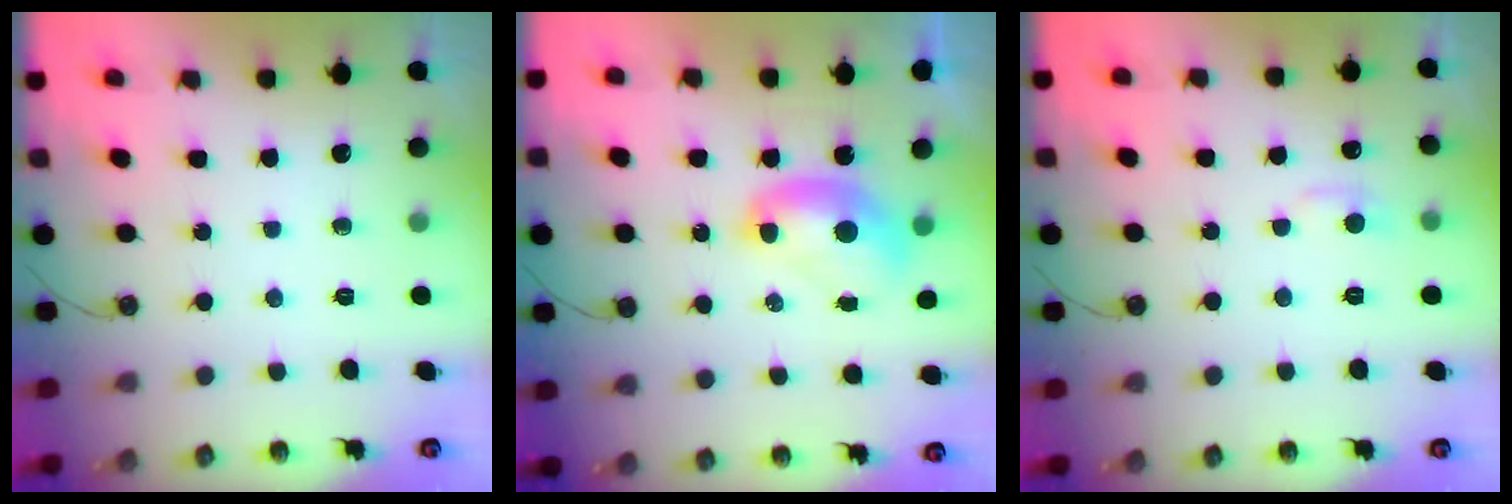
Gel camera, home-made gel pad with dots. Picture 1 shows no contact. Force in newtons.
{"total": 2.0, "press": 2.0, "slide": 0.2}
{"total": 1.2, "press": 0.9, "slide": 0.8}